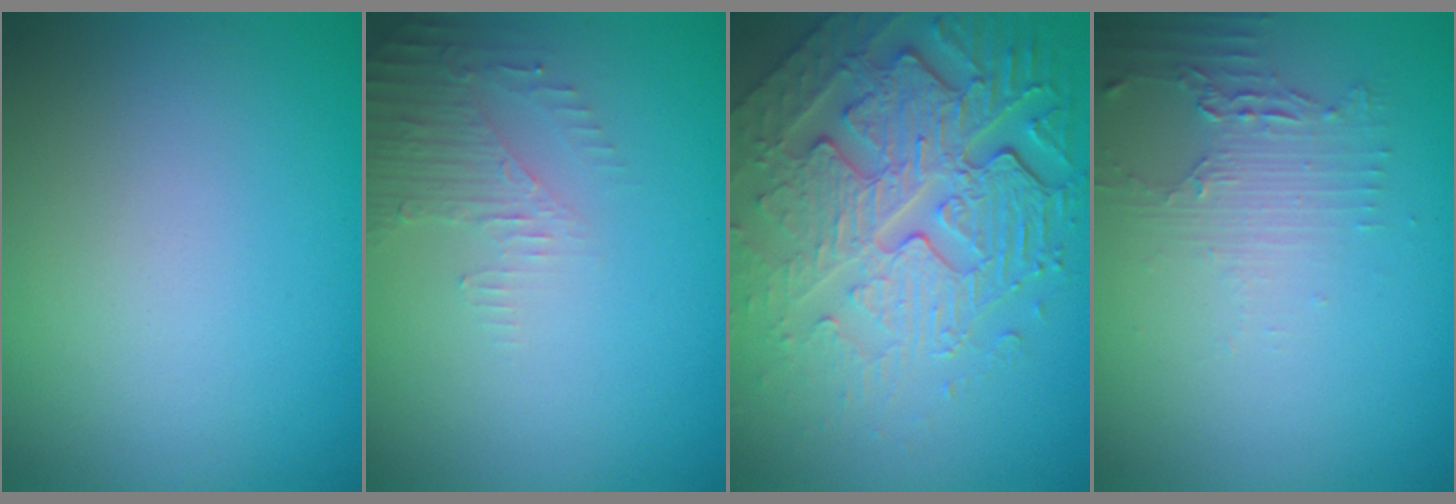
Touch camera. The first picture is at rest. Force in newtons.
{"total": 2.2, "press": 2.1, "slide": 0.5}
{"total": 8.0, "press": 5.7, "slide": 5.7}
{"total": 2.1, "press": 1.6, "slide": 1.4}